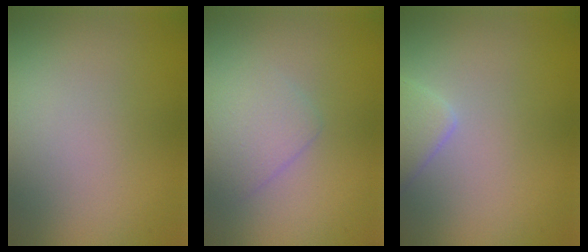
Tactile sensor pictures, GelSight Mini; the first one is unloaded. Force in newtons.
{"total": 2.2, "press": 2.2, "slide": 0.1}
{"total": 2.1, "press": 2.1, "slide": 0.2}